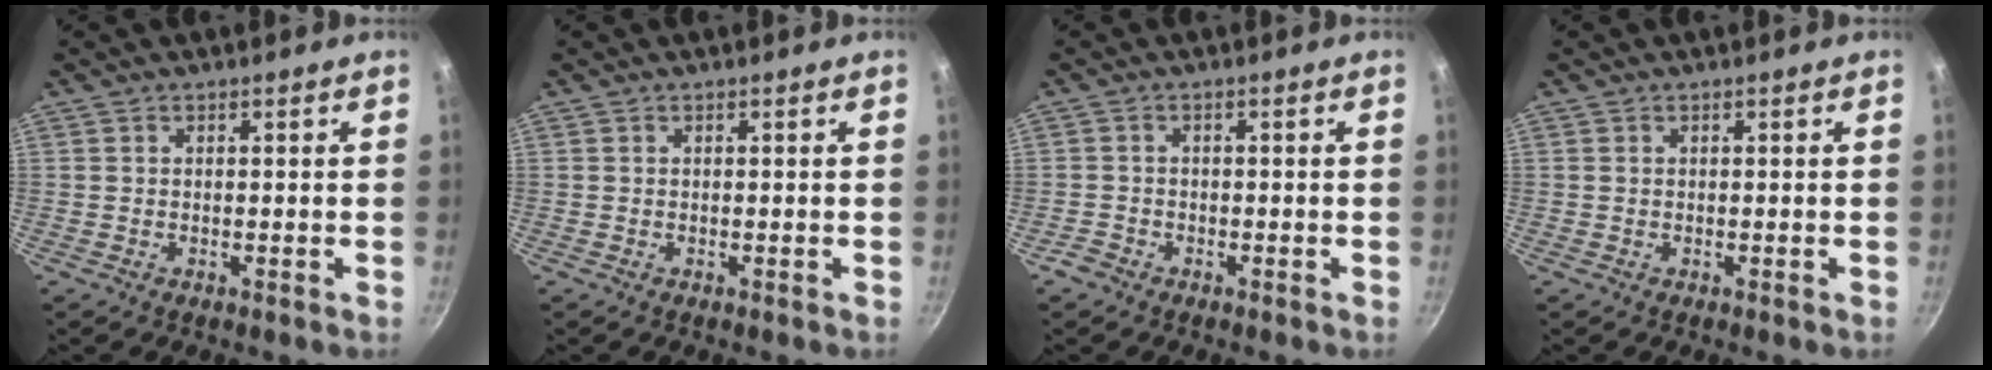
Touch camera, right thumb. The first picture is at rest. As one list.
[{"total": 0.0}, {"total": 2.0, "force": [-1.5, 1.3, 0.5], "torque": [-0.010, 0.014, -0.027]}, {"total": 0.0}]